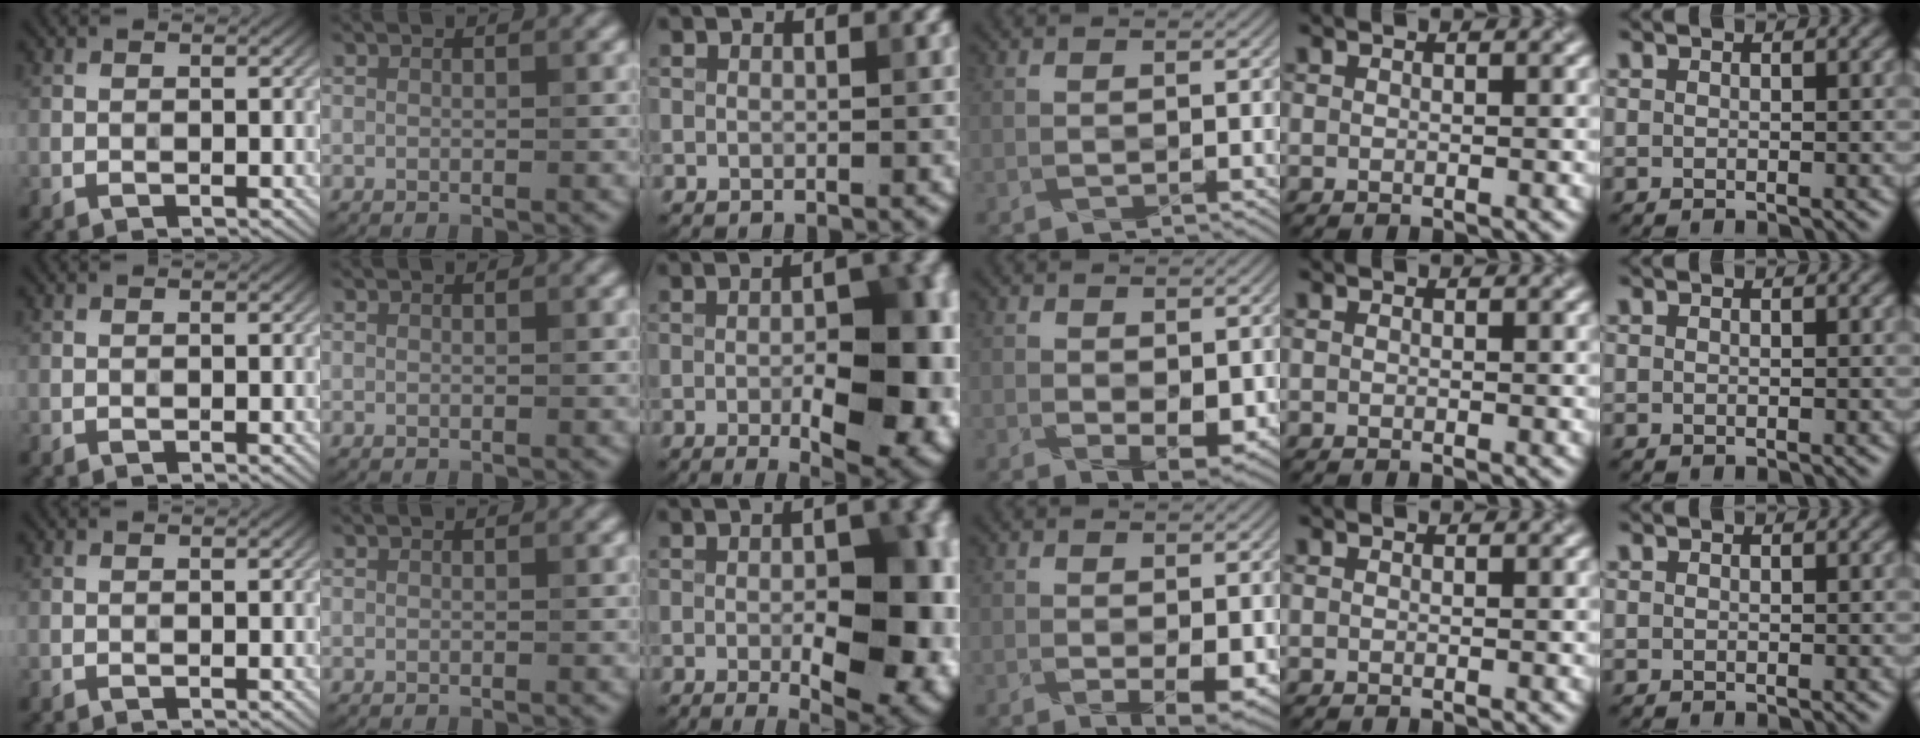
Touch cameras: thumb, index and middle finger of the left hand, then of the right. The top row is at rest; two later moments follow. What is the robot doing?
{"motion": "wrap", "object": "arm wrap"}